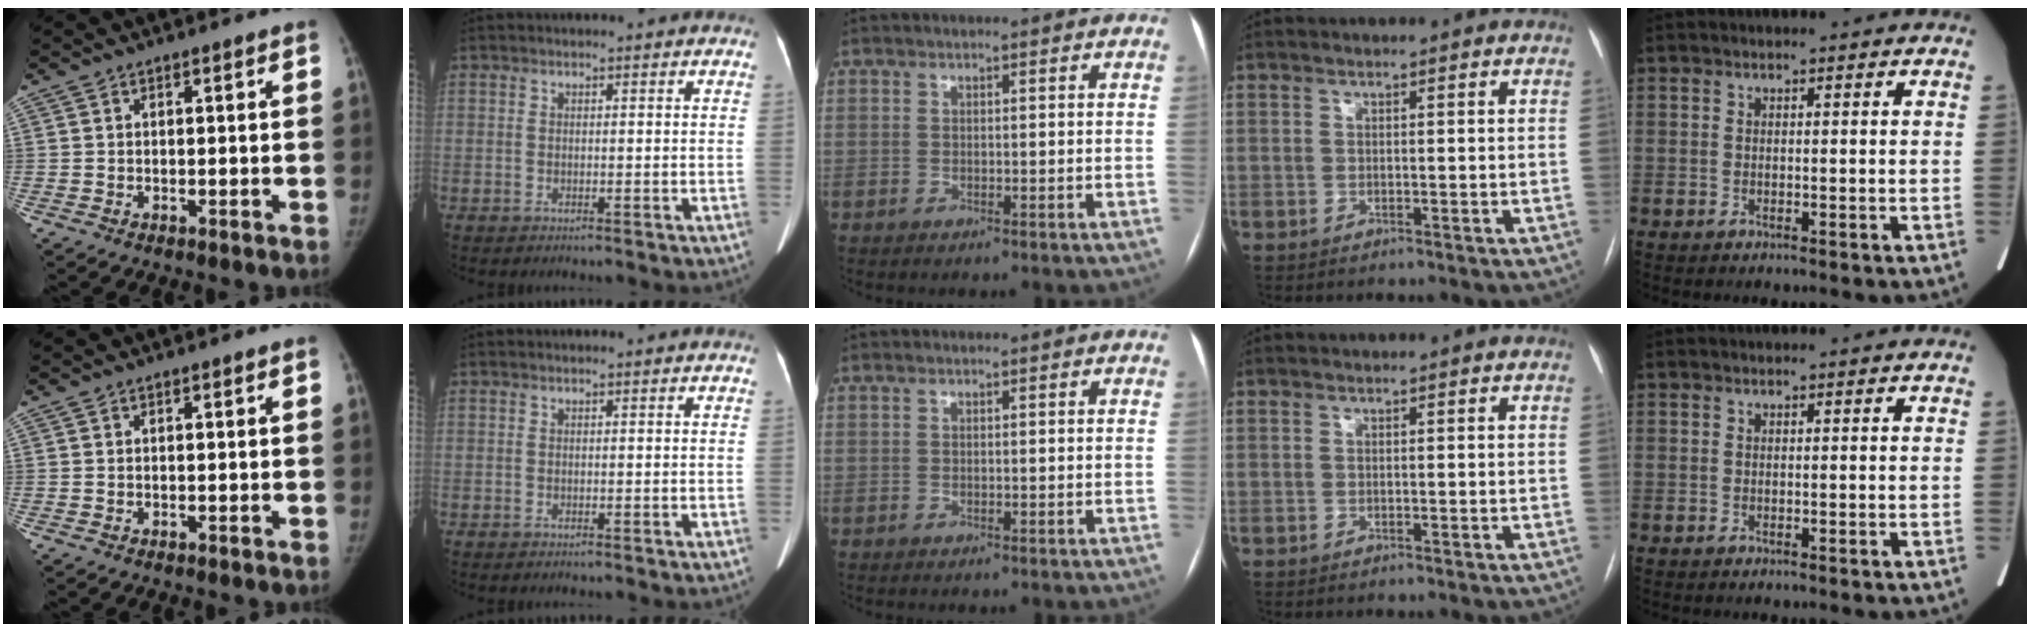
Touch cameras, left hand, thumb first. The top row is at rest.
{}